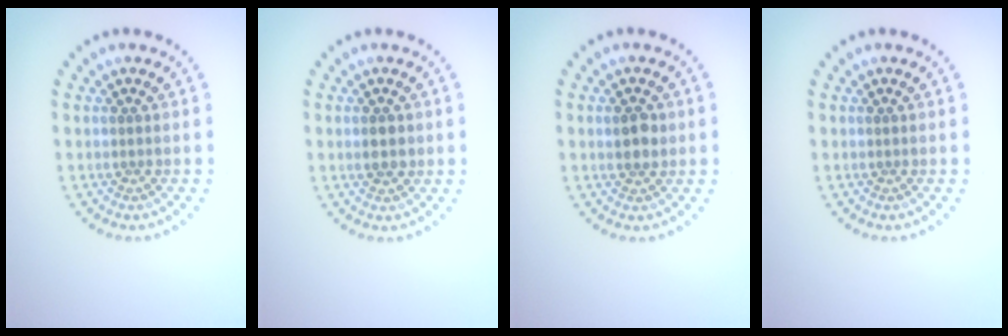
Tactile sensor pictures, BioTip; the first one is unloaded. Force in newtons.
{"total": 1.6, "press": 1.6, "slide": 0.1}
{"total": 2.0, "press": 1.9, "slide": 0.4}
{"total": 0.0}